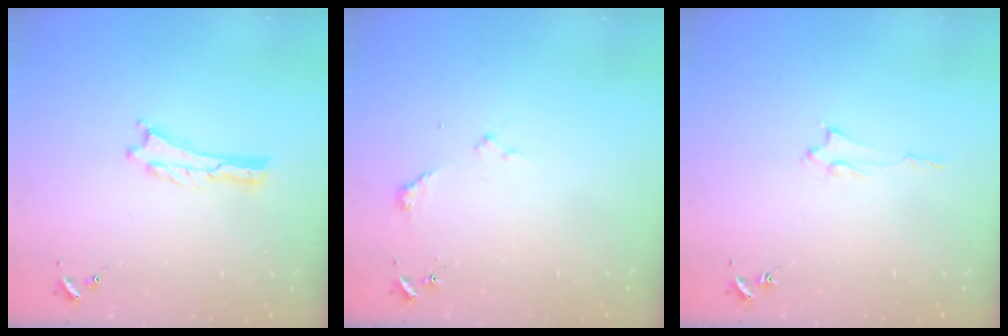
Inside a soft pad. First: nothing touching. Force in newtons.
{"total": 2.4, "press": 2.3, "slide": 0.3}
{"total": 1.3, "press": 1.3, "slide": 0.2}